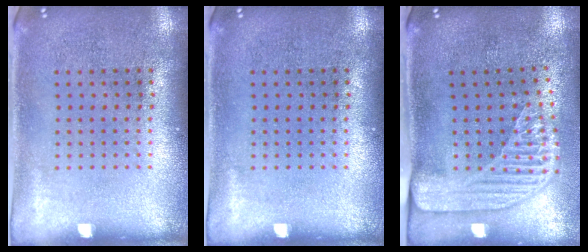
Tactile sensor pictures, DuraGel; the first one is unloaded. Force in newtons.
{"total": 0.0}
{"total": 2.3, "press": 1.7, "slide": 1.5}